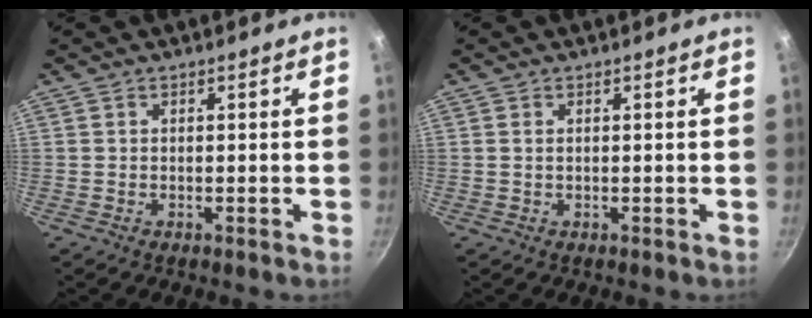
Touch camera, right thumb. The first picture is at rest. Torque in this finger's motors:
{"motor_torque": [-0.23, 0.04, 0.25, 0.57, 0.09]}